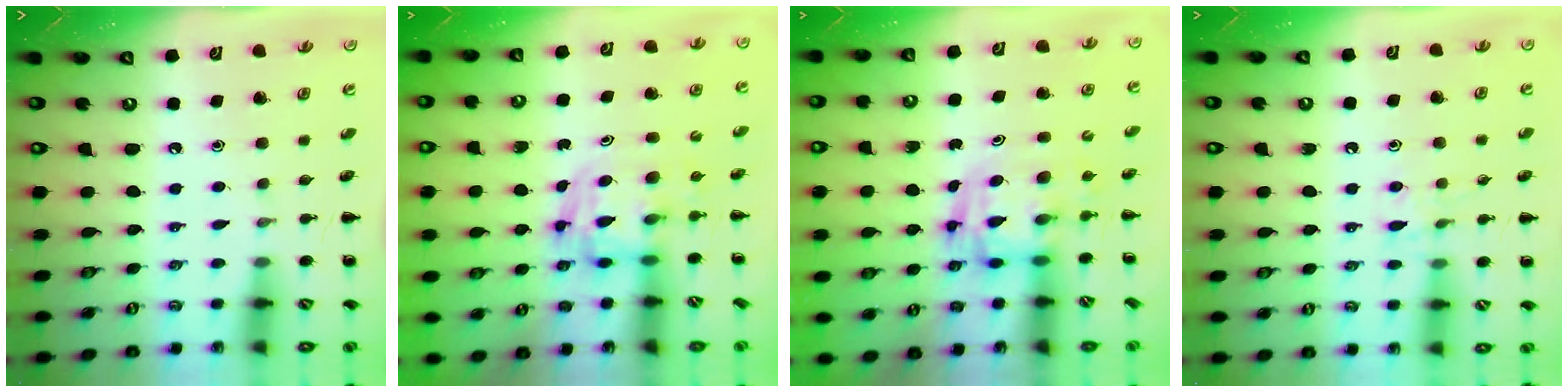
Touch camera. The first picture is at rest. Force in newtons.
{"total": 3.7, "press": 3.7, "slide": 0.6}
{"total": 3.0, "press": 3.0, "slide": 0.5}
{"total": 7.7, "press": 7.5, "slide": 1.4}